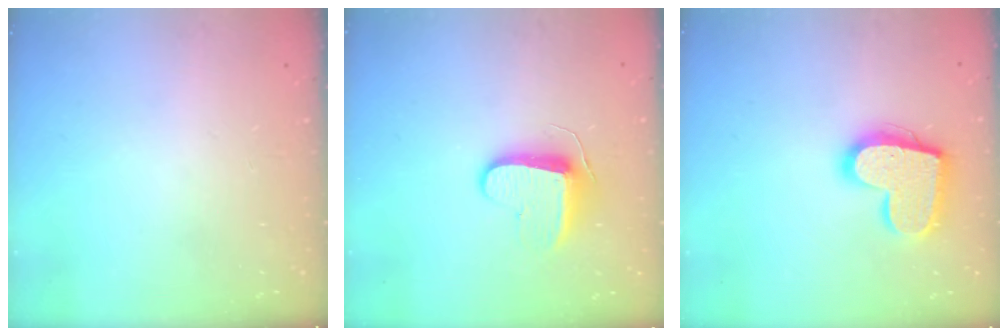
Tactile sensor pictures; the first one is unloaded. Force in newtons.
{"total": 9.5, "press": 9.5, "slide": 0.3}
{"total": 16.9, "press": 16.8, "slide": 1.2}